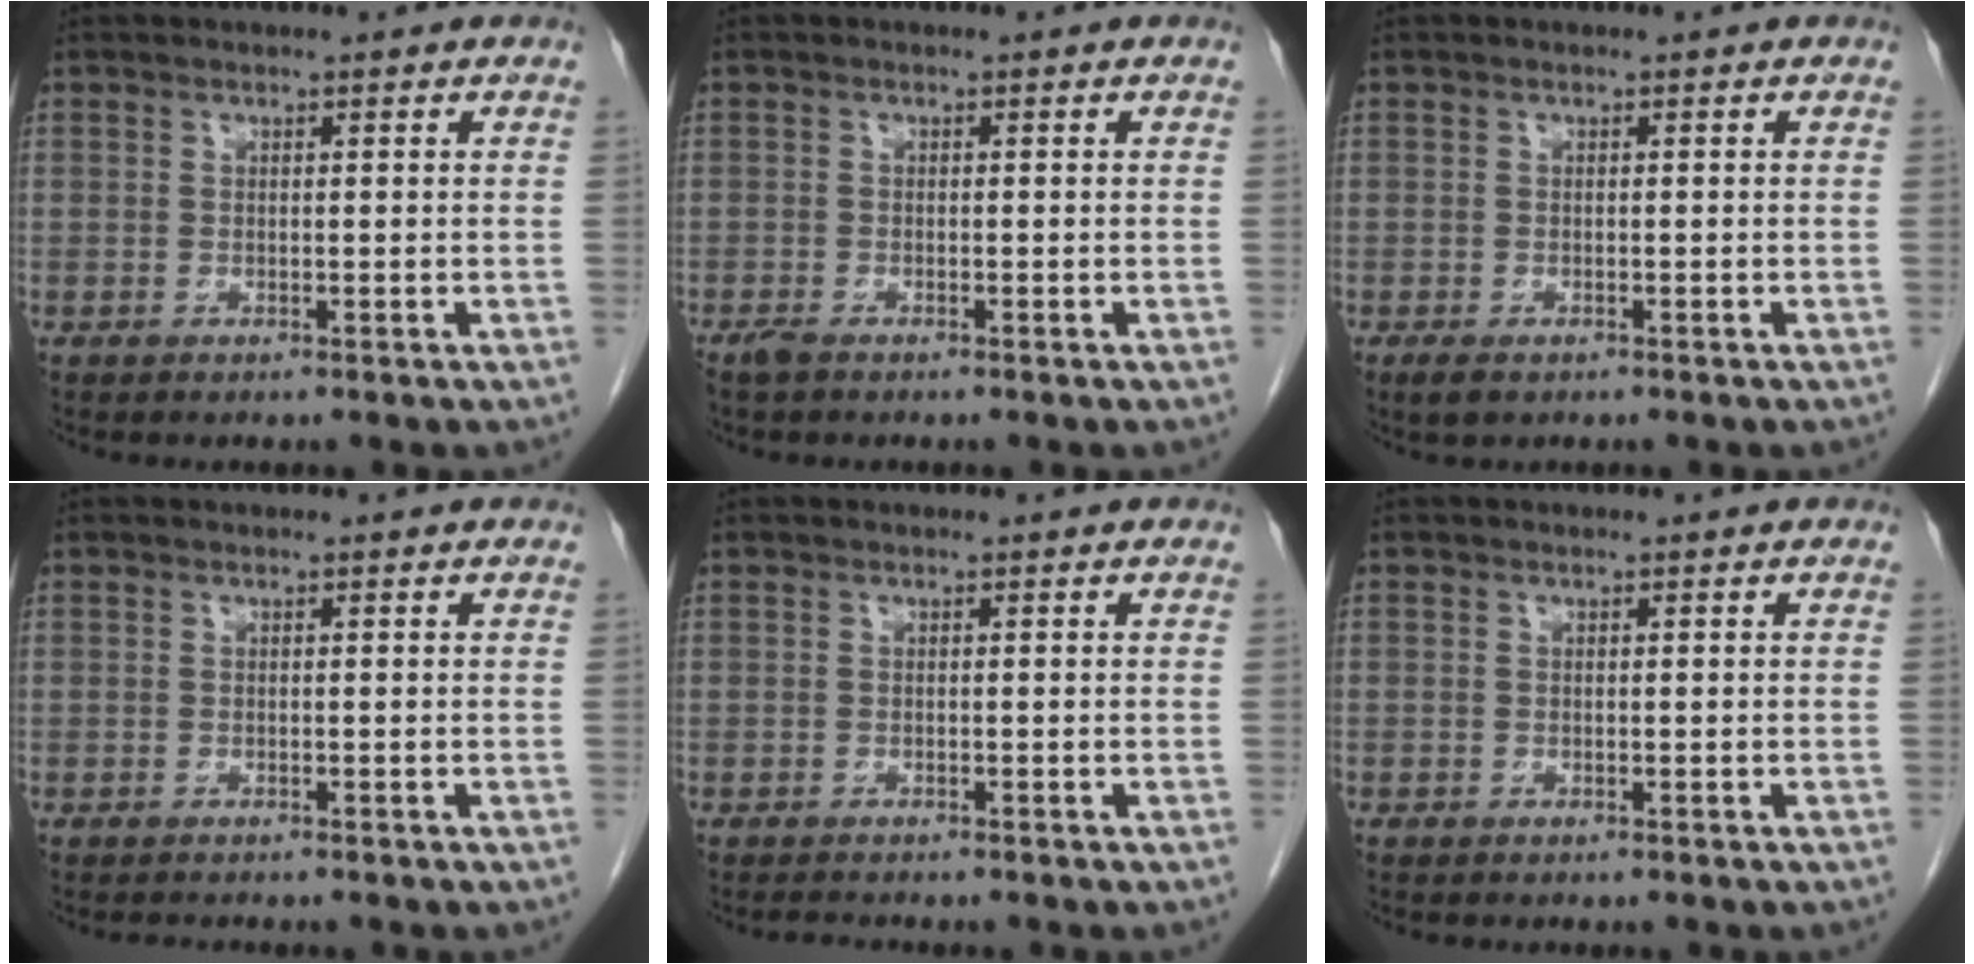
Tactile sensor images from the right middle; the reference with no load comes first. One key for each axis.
{"total": 1.4, "fx": -1.1, "fy": 0.4, "fz": 0.7, "tx": -0.021, "ty": -0.004, "tz": -0.020}
{"total": 1.8, "fx": -1.1, "fy": 0.9, "fz": 1.1, "tx": -0.026, "ty": -0.003, "tz": -0.011}
{"total": 1.4, "fx": -1.3, "fy": 0.2, "fz": 0.4, "tx": -0.012, "ty": -0.006, "tz": -0.016}
{"total": 1.3, "fx": -1.3, "fy": 0.0, "fz": 0.3, "tx": -0.014, "ty": -0.008, "tz": -0.019}
{"total": 0.0}